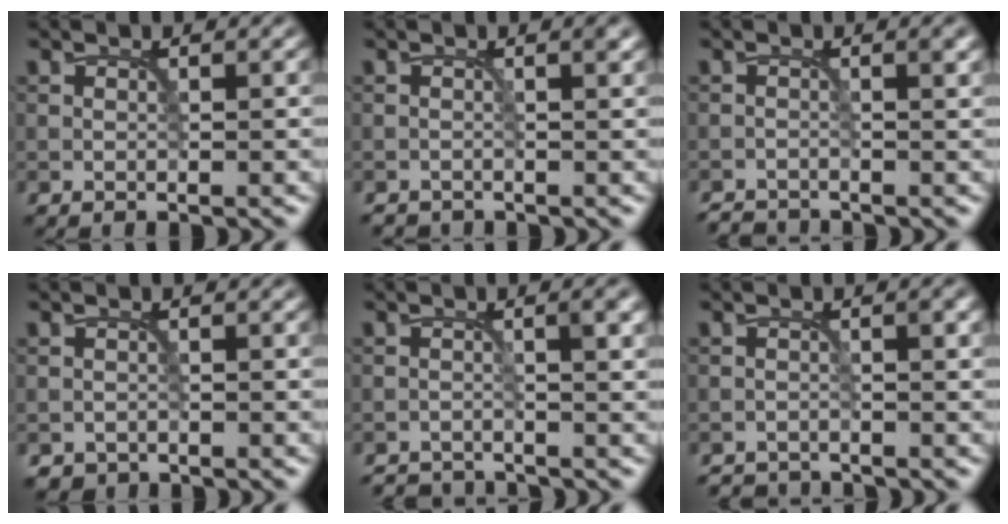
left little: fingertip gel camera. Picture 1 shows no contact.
{"total": 0.9, "force": [-0.6, 0.4, 0.4], "torque": [-0.006, -0.007, -0.011]}
{"total": 1.9, "force": [-1.6, 0.5, 0.9], "torque": [-0.015, -0.005, -0.032]}
{"total": 0.9, "force": [-0.8, 0.4, -0.2], "torque": [0.007, -0.004, -0.013]}
{"total": 3.0, "force": [-2.5, 0.7, 1.6], "torque": [-0.019, -0.003, -0.048]}
{"total": 2.3, "force": [-2.2, 0.5, 0.6], "torque": [-0.008, -0.002, -0.040]}